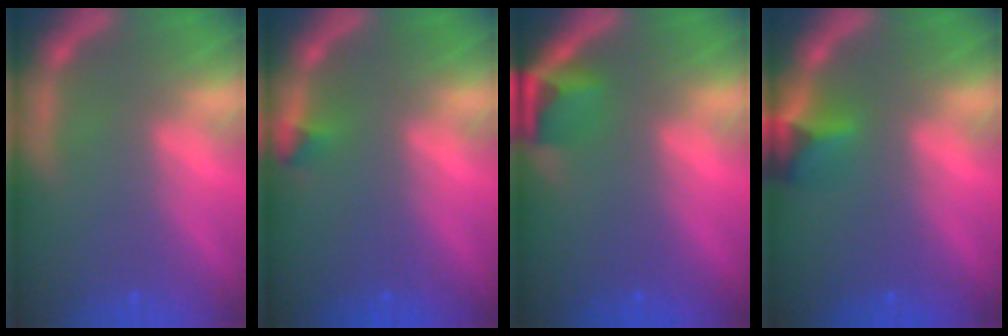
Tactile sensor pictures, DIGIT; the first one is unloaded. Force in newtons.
{"total": 0.9}
{"total": 3.4}
{"total": 2.9}